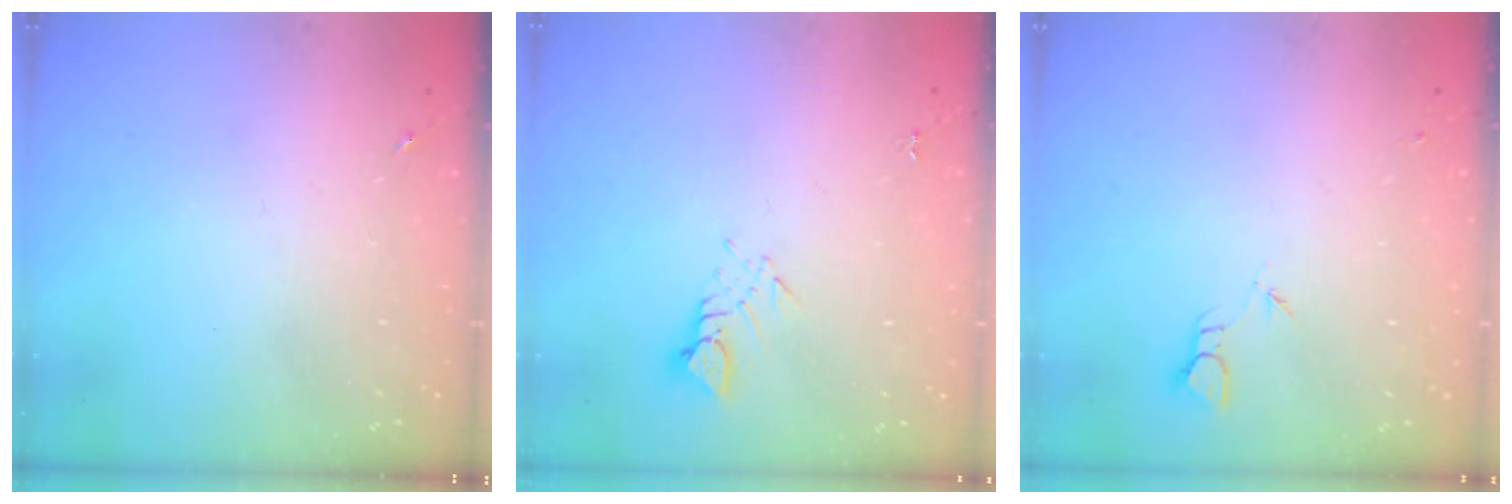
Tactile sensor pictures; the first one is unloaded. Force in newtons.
{"total": 3.1, "press": 3.1, "slide": 0.1}
{"total": 2.0, "press": 2.0, "slide": 0.1}